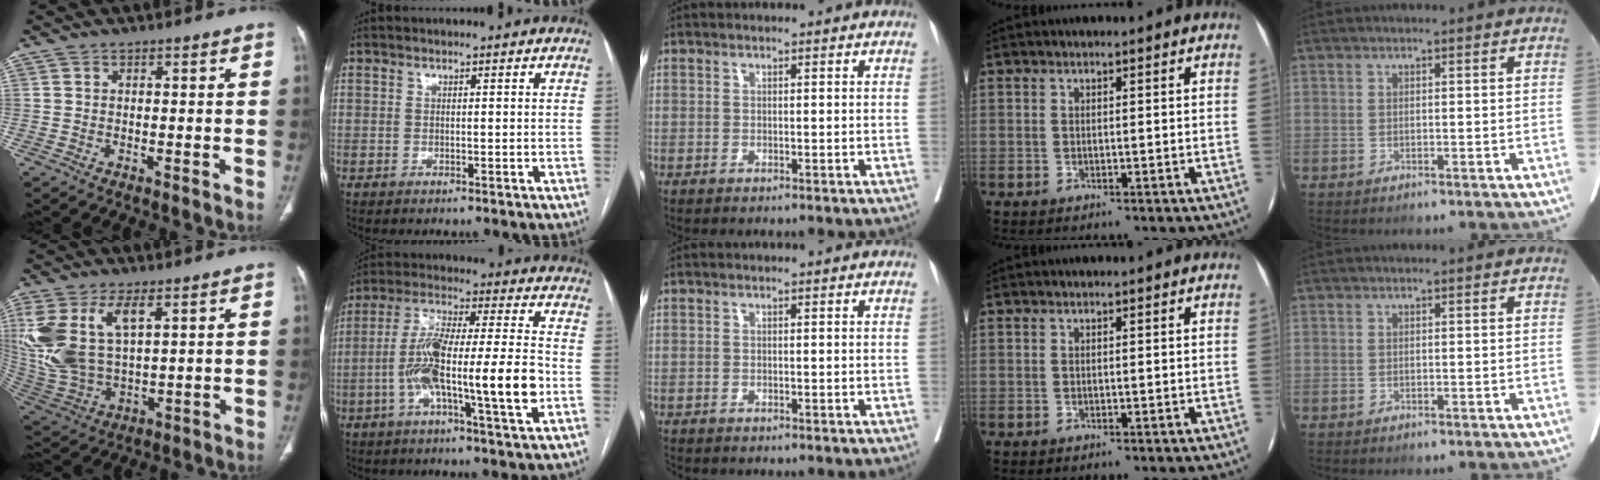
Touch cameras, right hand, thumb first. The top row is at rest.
{"thumb": {"total": 17.8, "force": [5.9, 9.4, 13.9], "torque": [-0.313, -0.015, 0.126]}, "index": {"total": 15.9, "force": [-3.9, 1.2, 15.4], "torque": [-0.279, 0.008, -0.070]}, "middle": {"total": 1.6, "force": [-1.6, 0.4, 0.3], "torque": [-0.011, -0.006, -0.028]}}